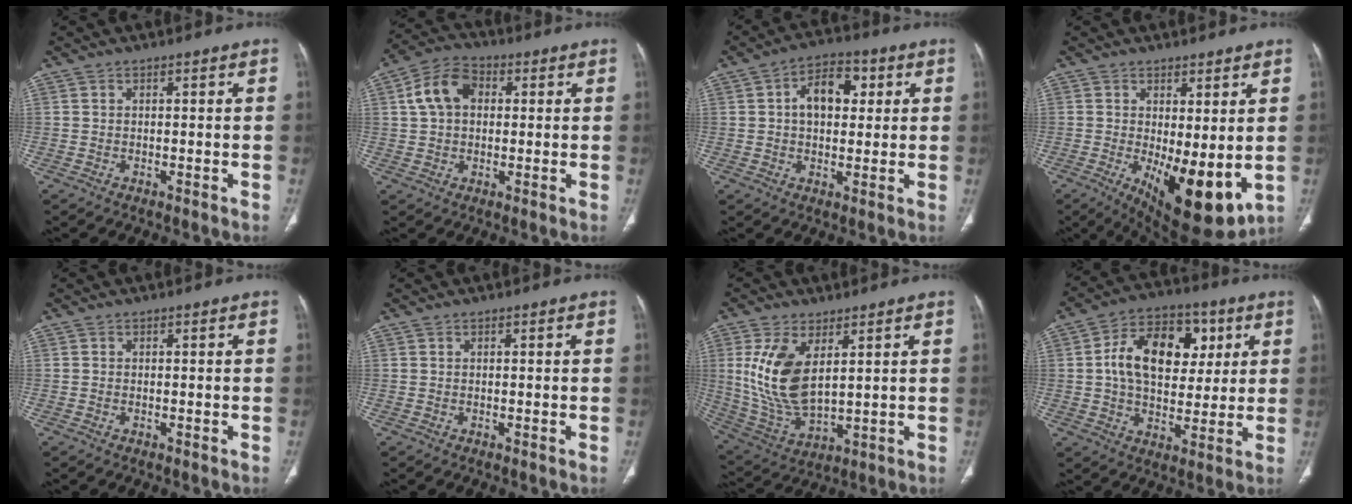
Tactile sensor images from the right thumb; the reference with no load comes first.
{"total": 9.2, "force": [1.9, 6.6, 6.1], "torque": [-0.108, 0.020, 0.027]}
{"total": 9.2, "force": [2.0, 5.9, 6.7], "torque": [-0.081, 0.012, 0.027]}
{"total": 12.9, "force": [-1.6, 5.1, 11.8], "torque": [-0.169, -0.030, -0.005]}
{"total": 0.0}
{"total": 0.0}
{"total": 14.0, "force": [4.0, 7.1, 11.5], "torque": [-0.233, -0.022, 0.097]}
{"total": 17.0, "force": [3.8, 11.2, 12.1], "torque": [-0.169, 0.008, 0.057]}